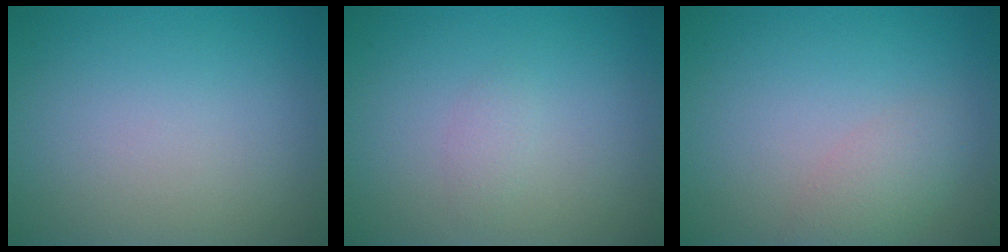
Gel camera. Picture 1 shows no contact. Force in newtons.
{"total": 0.8, "press": 0.8, "slide": 0.0}
{"total": 2.1, "press": 2.1, "slide": 0.1}